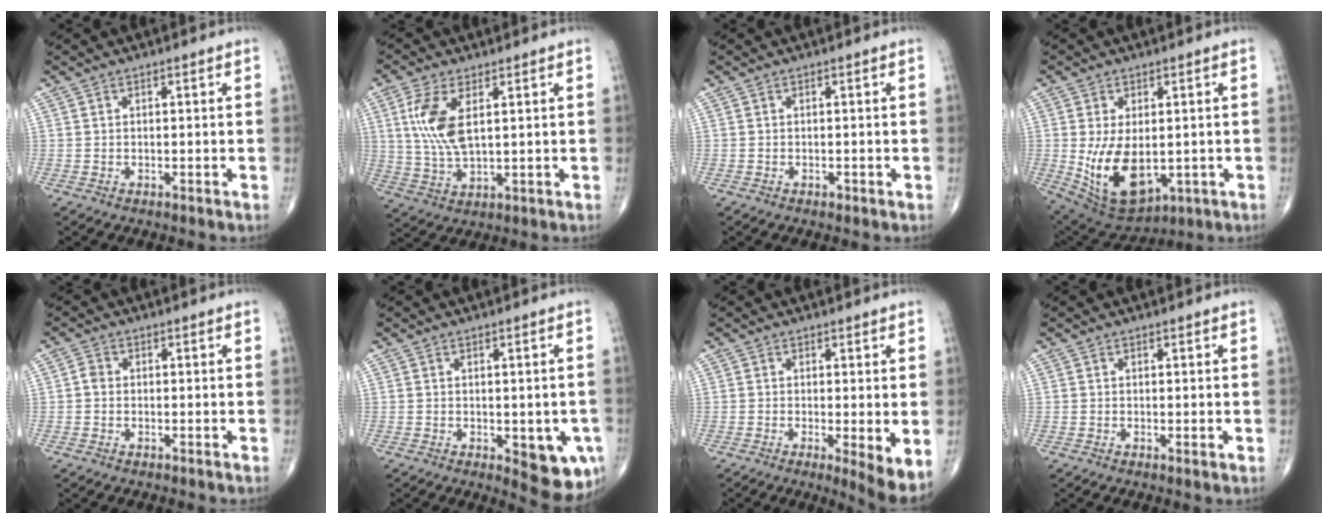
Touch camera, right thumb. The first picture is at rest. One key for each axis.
{"total": 9.4, "fx": 2.6, "fy": 4.1, "fz": 8.0, "tx": -0.176, "ty": -0.008, "tz": 0.057}
{"total": 0.5, "fx": -0.3, "fy": 0.4, "fz": 0.2, "tx": -0.002, "ty": 0.000, "tz": -0.005}
{"total": 13.7, "fx": -1.4, "fy": 8.0, "fz": 11.0, "tx": -0.190, "ty": -0.013, "tz": 0.006}
{"total": 1.6, "fx": -0.2, "fy": 1.4, "fz": 0.8, "tx": -0.009, "ty": 0.004, "tz": -0.006}
{"total": 8.8, "fx": -2.6, "fy": 3.8, "fz": 7.5, "tx": -0.063, "ty": -0.007, "tz": -0.023}
{"total": 5.5, "fx": -0.7, "fy": 1.1, "fz": 5.3, "tx": -0.087, "ty": -0.019, "tz": -0.015}
{"total": 0.7, "fx": 0.1, "fy": 0.2, "fz": 0.6, "tx": -0.015, "ty": -0.004, "tz": 0.000}